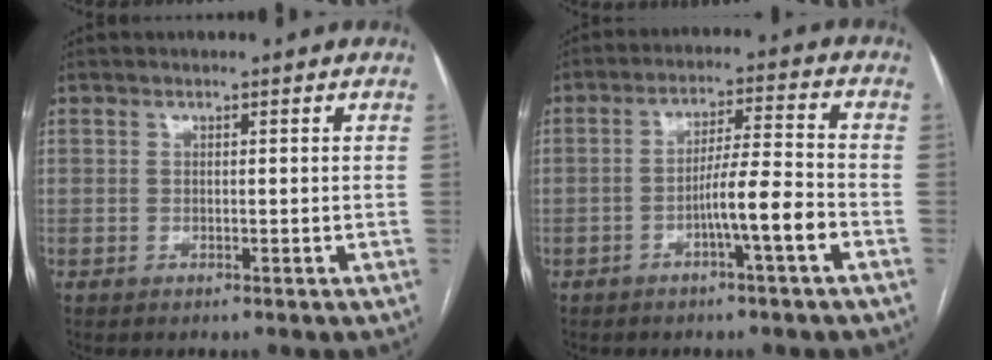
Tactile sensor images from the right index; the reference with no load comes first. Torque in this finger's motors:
{"motor_torque": [0.83, -0.65, 0.44, 0.13]}